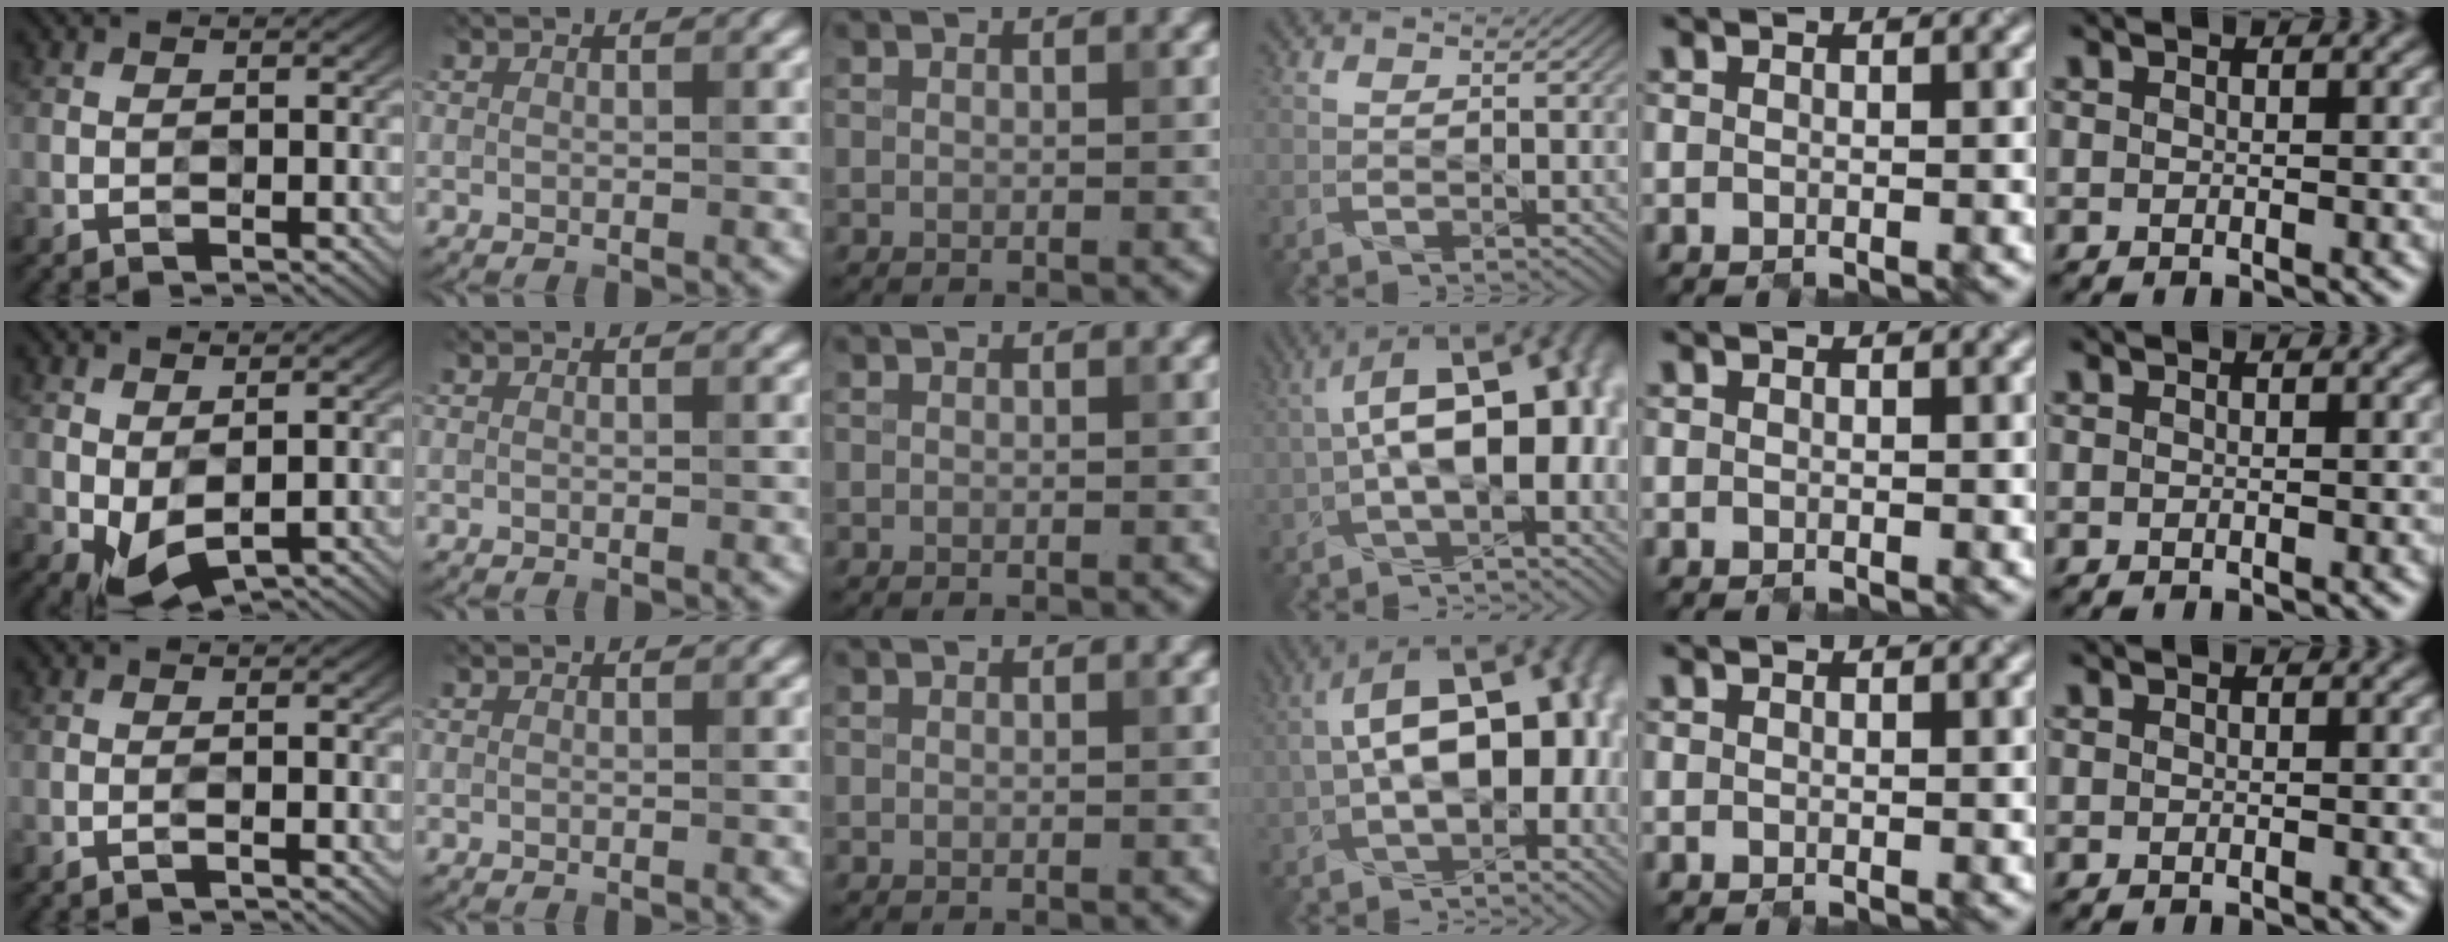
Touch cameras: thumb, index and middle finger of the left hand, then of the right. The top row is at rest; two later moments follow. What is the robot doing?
{"motion": "open", "object": "pencil case"}